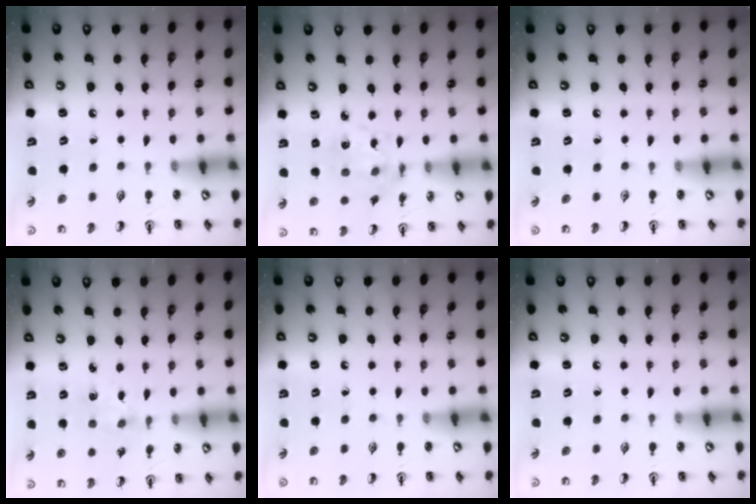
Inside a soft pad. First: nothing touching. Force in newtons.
{"total": 6.6, "press": 6.5, "slide": 1.5}
{"total": 0.0}
{"total": 2.1, "press": 2.0, "slide": 0.3}
{"total": 0.0}
{"total": 0.0}